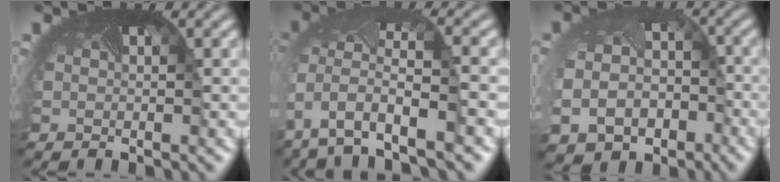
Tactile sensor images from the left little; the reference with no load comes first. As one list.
[{"total": 8.9, "force": [-3.6, 4.6, 6.7], "torque": [-0.181, -0.025, -0.046]}, {"total": 10.1, "force": [-4.5, 8.1, 4.1], "torque": [-0.096, -0.063, -0.056]}]